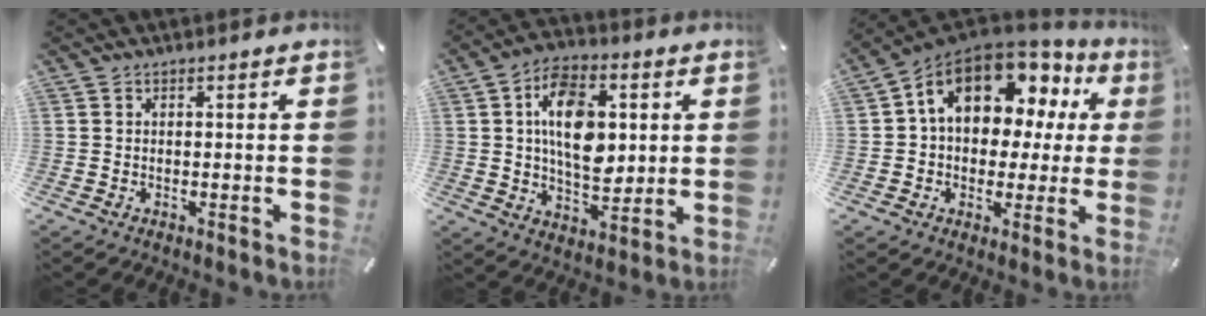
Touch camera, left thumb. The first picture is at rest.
{"total": 14.8, "force": [2.3, 9.6, 10.9], "torque": [-0.182, 0.009, 0.041]}
{"total": 15.1, "force": [6.1, 10.1, 9.4], "torque": [-0.146, -0.033, 0.110]}